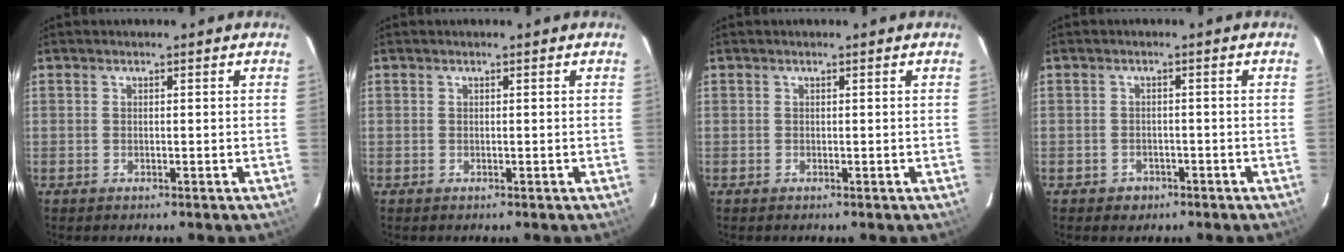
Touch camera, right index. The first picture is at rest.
{"total": 0.0}
{"total": 0.0}
{"total": 2.9, "force": [-1.7, 2.3, 0.5], "torque": [-0.017, 0.006, -0.021]}